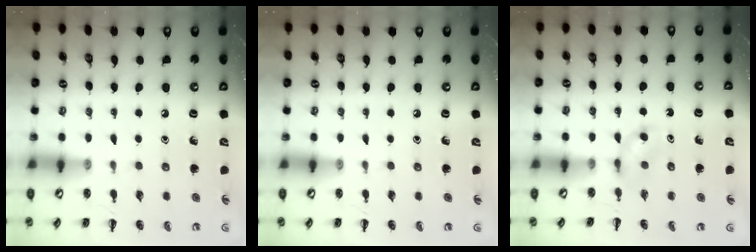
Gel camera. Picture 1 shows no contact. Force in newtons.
{"total": 0.0}
{"total": 3.0, "press": 2.7, "slide": 1.1}